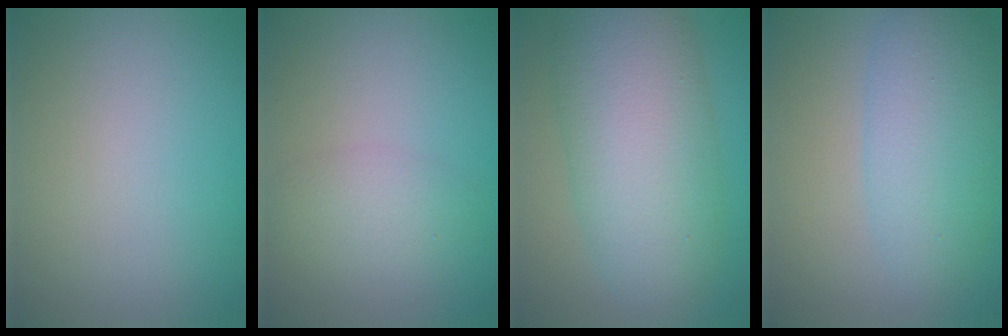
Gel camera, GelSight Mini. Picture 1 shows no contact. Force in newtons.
{"total": 2.1, "press": 2.1, "slide": 0.1}
{"total": 9.6, "press": 9.6, "slide": 0.3}
{"total": 5.5, "press": 5.5, "slide": 0.1}